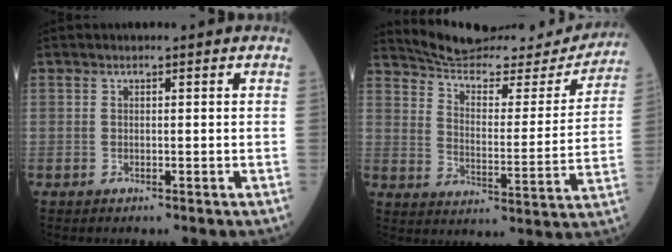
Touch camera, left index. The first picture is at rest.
{"total": 20.6, "force": [19.7, 3.4, 4.9], "torque": [-0.074, -0.042, 0.266]}